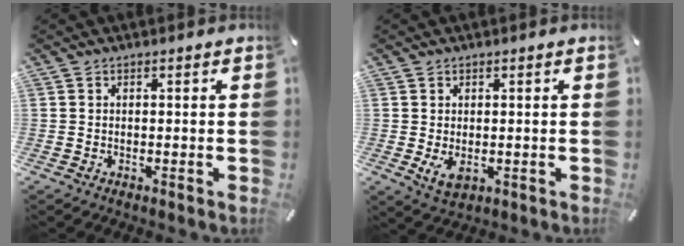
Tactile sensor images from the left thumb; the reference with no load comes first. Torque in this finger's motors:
{"motor_torque": [0.74, 0.84, 0.46, 0.14, 0.07]}